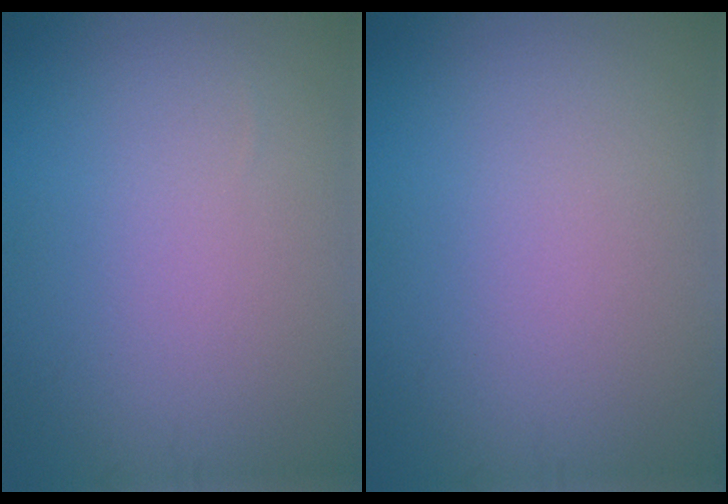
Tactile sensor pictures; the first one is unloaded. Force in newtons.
{"total": 0.0}